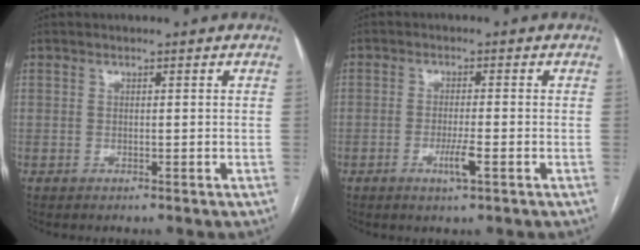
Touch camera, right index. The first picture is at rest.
{"total": 3.4, "force": [-1.5, 0.1, 3.1], "torque": [-0.058, -0.005, -0.027]}